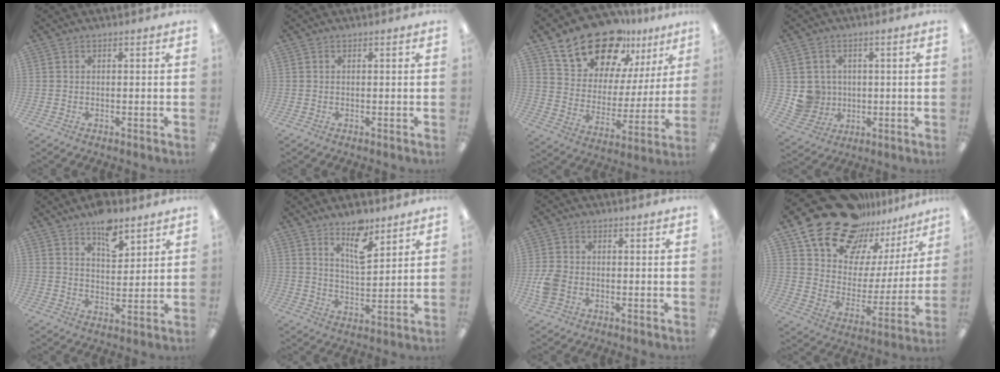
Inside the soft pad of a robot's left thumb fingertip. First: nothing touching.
{"total": 0.0}
{"total": 20.4, "force": [15.7, 10.2, 8.0], "torque": [-0.154, -0.101, 0.284]}
{"total": 6.6, "force": [0.8, 6.6, 0.5], "torque": [-0.024, 0.000, 0.026]}
{"total": 8.4, "force": [6.0, 4.1, 4.2], "torque": [-0.044, -0.038, 0.102]}
{"total": 9.9, "force": [6.9, 3.8, 5.9], "torque": [-0.086, -0.040, 0.116]}
{"total": 5.9, "force": [-1.5, 4.5, 3.5], "torque": [-0.068, 0.013, -0.023]}
{"total": 21.0, "force": [17.0, 11.0, 5.5], "torque": [-0.113, -0.129, 0.312]}